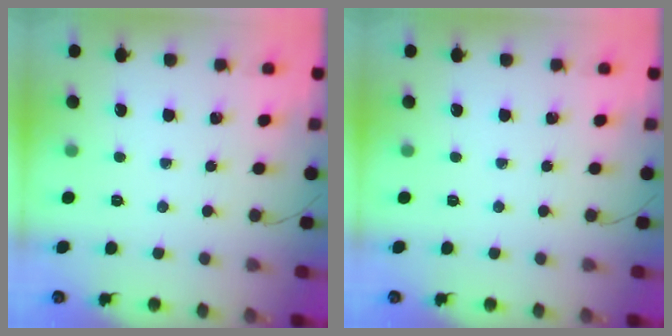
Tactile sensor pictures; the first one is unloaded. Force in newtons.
{"total": 0.0}